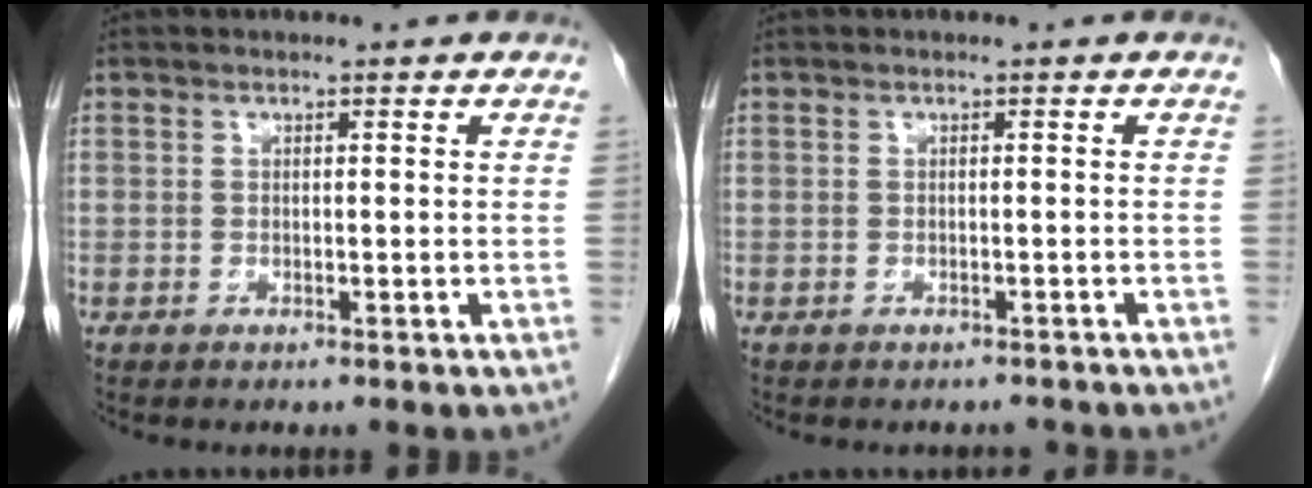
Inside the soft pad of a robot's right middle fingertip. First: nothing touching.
{"total": 2.0, "force": [-1.8, 0.8, 0.0], "torque": [0.000, 0.000, -0.025]}